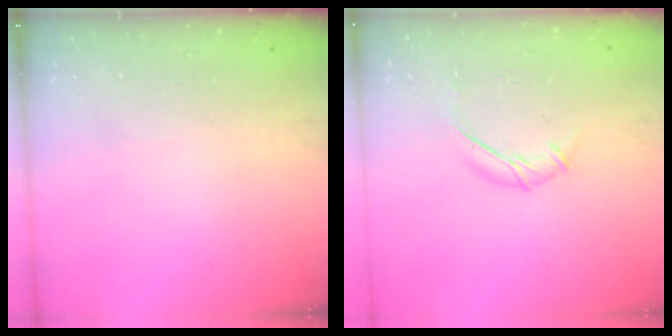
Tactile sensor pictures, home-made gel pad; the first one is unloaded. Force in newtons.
{"total": 7.7, "press": 7.6, "slide": 0.8}